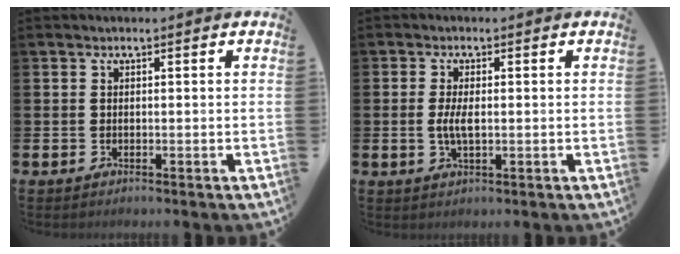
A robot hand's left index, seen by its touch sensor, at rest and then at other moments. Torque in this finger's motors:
{"motor_torque": [0.61, 0.38, 0.18, 0.06]}